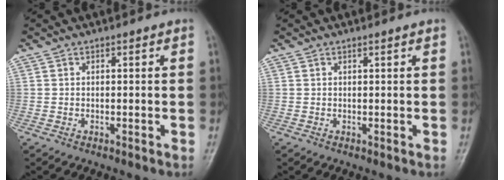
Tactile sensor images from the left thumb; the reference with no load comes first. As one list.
[{"total": 0.6, "force": [0.4, 0.0, 0.4], "torque": [-0.009, -0.001, 0.008]}]